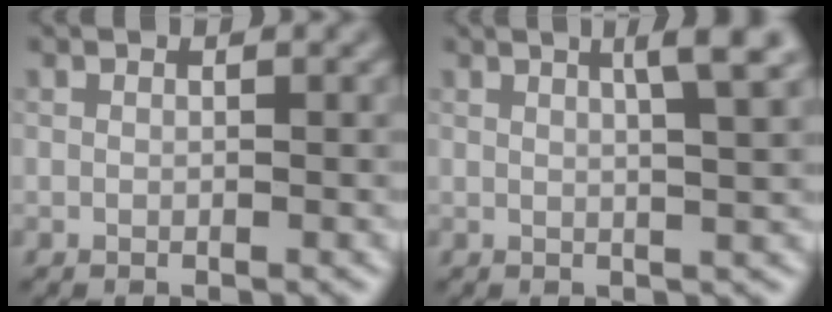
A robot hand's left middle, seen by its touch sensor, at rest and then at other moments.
{"total": 4.3, "force": [1.9, 0.8, 3.8], "torque": [-0.045, 0.012, 0.018]}